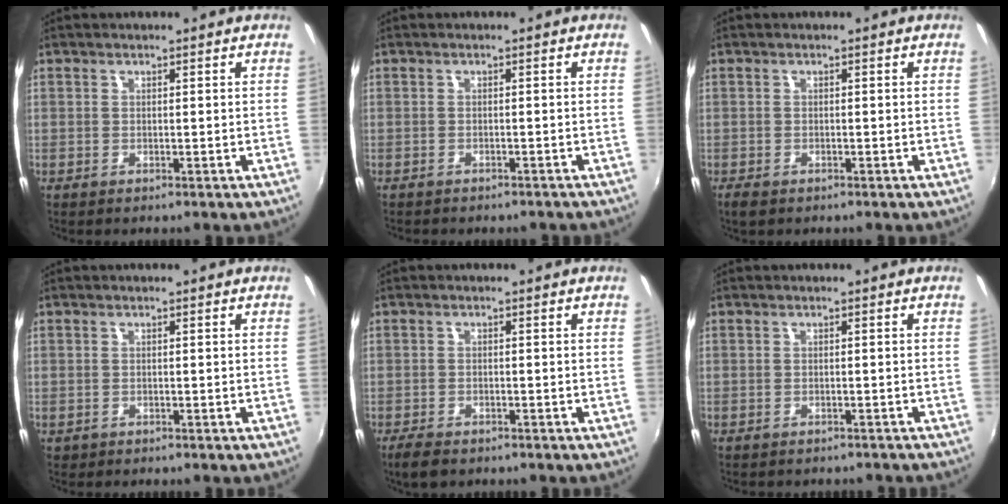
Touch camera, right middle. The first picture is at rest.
{"total": 3.6, "force": [-3.2, 1.1, 1.1], "torque": [-0.027, -0.012, -0.042]}
{"total": 2.1, "force": [-1.5, 1.1, 1.0], "torque": [-0.022, -0.009, -0.027]}
{"total": 0.8, "force": [-0.5, 0.6, 0.1], "torque": [-0.005, -0.003, -0.006]}
{"total": 3.8, "force": [-2.9, 1.5, 1.8], "torque": [-0.051, -0.013, -0.056]}
{"total": 3.9, "force": [-3.5, 1.3, 1.2], "torque": [-0.025, -0.012, -0.043]}